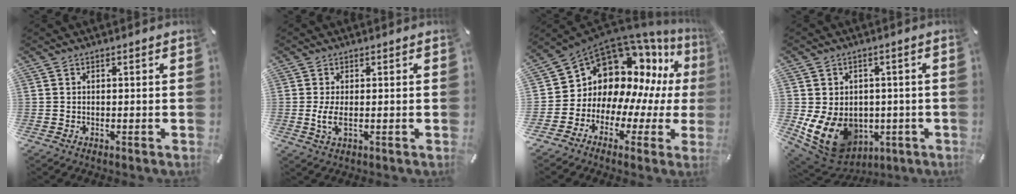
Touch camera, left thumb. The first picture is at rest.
{"total": 4.1, "force": [-0.2, 1.4, 3.8], "torque": [-0.088, -0.008, -0.009]}
{"total": 13.9, "force": [6.9, 11.0, 5.0], "torque": [-0.095, -0.095, 0.137]}
{"total": 11.5, "force": [-2.2, 9.8, 5.6], "torque": [-0.122, -0.007, -0.033]}